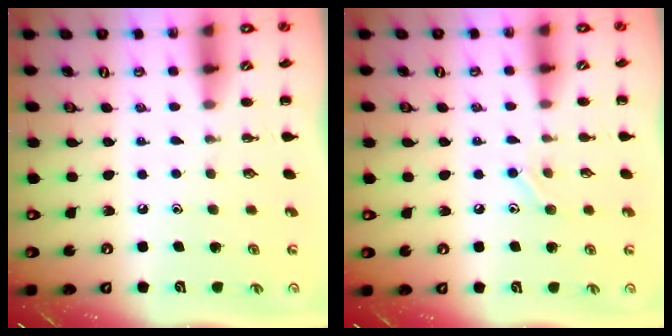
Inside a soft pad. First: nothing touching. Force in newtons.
{"total": 7.2, "press": 7.0, "slide": 1.8}